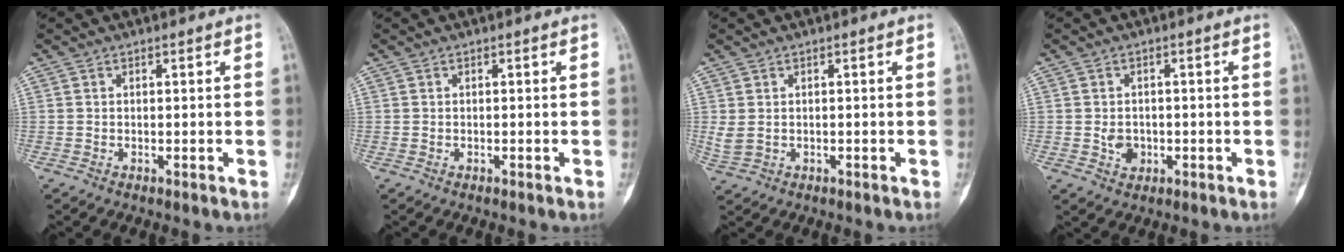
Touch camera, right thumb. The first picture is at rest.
{"total": 0.0}
{"total": 2.5, "force": [0.0, 1.7, 1.8], "torque": [-0.048, 0.004, 0.008]}
{"total": 3.1, "force": [-0.6, 2.5, 1.7], "torque": [-0.020, 0.003, -0.004]}